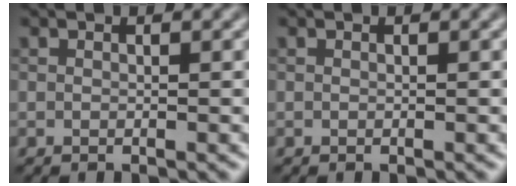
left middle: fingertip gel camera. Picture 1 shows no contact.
{"total": 0.0}